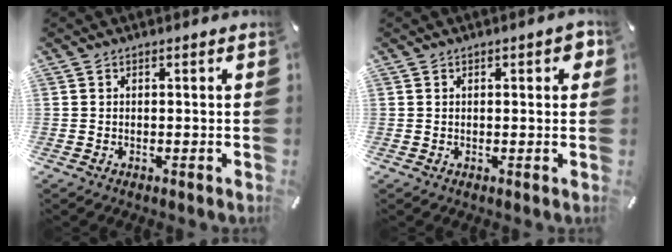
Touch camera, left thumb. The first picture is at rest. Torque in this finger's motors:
{"motor_torque": [0.15, -0.30, -0.15, 0.21, -0.01]}